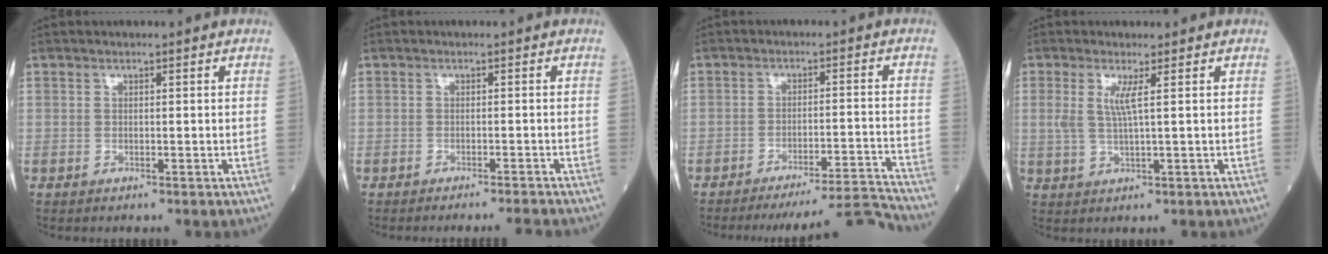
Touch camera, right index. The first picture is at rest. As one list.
[{"total": 3.5, "force": [-3.2, -1.4, 0.5], "torque": [-0.003, -0.005, -0.043]}, {"total": 11.9, "force": [-11.6, -2.5, 1.4], "torque": [0.000, 0.004, -0.170]}, {"total": 3.1, "force": [0.9, -0.2, 3.0], "torque": [-0.068, 0.002, 0.020]}]